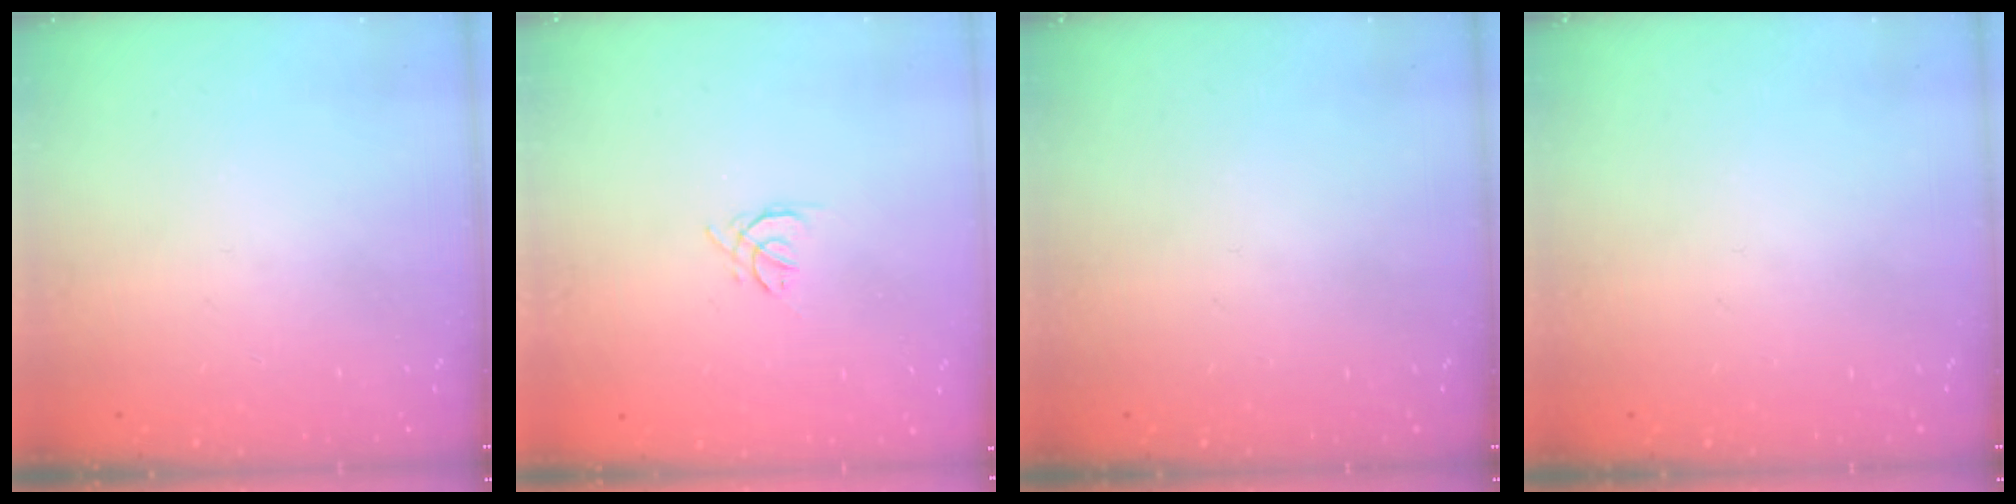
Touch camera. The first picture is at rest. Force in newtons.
{"total": 2.4, "press": 2.3, "slide": 0.6}
{"total": 0.0}
{"total": 0.0}